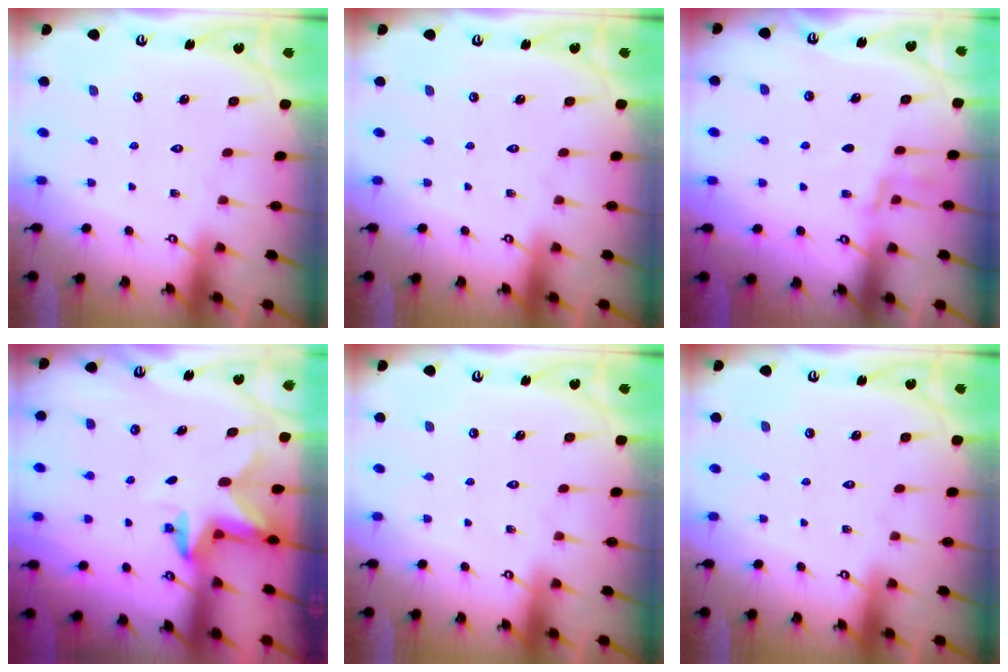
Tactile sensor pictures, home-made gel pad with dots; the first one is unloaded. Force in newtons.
{"total": 0.0}
{"total": 5.5, "press": 5.3, "slide": 1.3}
{"total": 2.8, "press": 2.8, "slide": 0.5}
{"total": 0.0}
{"total": 0.0}